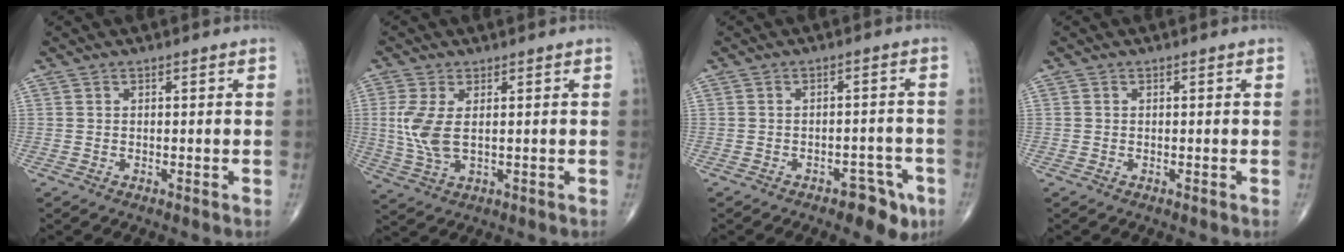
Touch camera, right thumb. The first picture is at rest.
{"total": 7.0, "force": [0.7, 3.3, 6.1], "torque": [-0.149, -0.007, 0.019]}
{"total": 6.0, "force": [-3.5, 3.0, 3.9], "torque": [-0.026, 0.023, -0.041]}
{"total": 0.0}